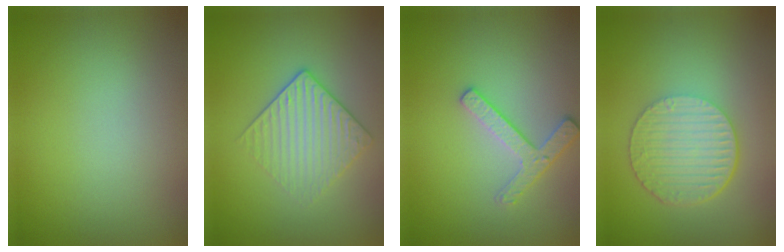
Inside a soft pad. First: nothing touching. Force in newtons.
{"total": 3.2, "press": 2.9, "slide": 1.4}
{"total": 2.4, "press": 2.3, "slide": 0.5}
{"total": 6.0, "press": 4.1, "slide": 4.4}